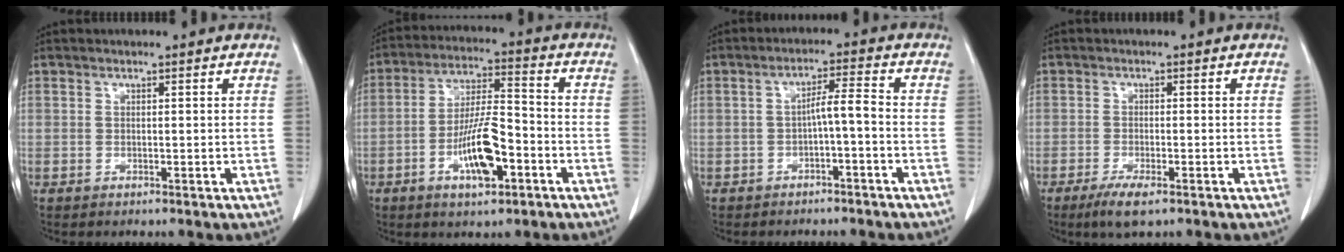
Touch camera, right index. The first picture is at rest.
{"total": 10.4, "force": [-4.1, 2.8, 9.2], "torque": [-0.176, 0.004, -0.072]}
{"total": 3.8, "force": [-1.1, 0.3, 3.6], "torque": [-0.058, 0.016, -0.017]}
{"total": 4.0, "force": [-2.5, 0.7, 3.0], "torque": [-0.058, -0.008, -0.043]}